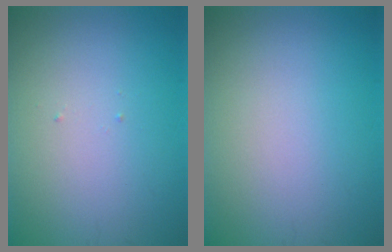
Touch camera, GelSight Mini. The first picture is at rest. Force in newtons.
{"total": 0.0}